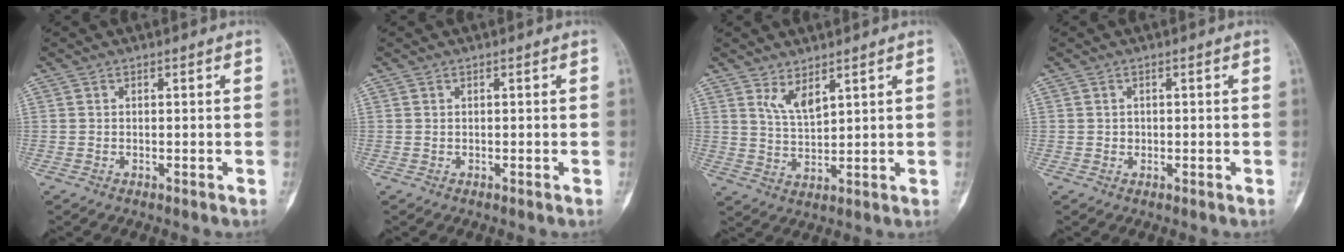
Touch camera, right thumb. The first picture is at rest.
{"total": 0.0}
{"total": 4.5, "force": [2.9, 1.7, 3.1], "torque": [-0.049, -0.024, 0.063]}
{"total": 0.8, "force": [-0.1, 0.8, 0.2], "torque": [0.001, 0.003, -0.002]}